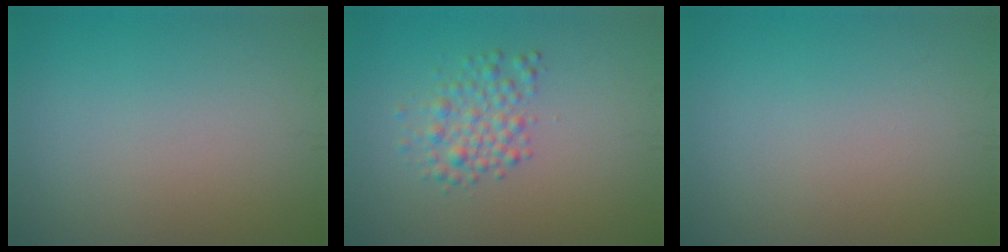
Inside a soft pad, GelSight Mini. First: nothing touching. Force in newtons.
{"total": 2.7, "press": 2.7, "slide": 0.1}
{"total": 0.0}